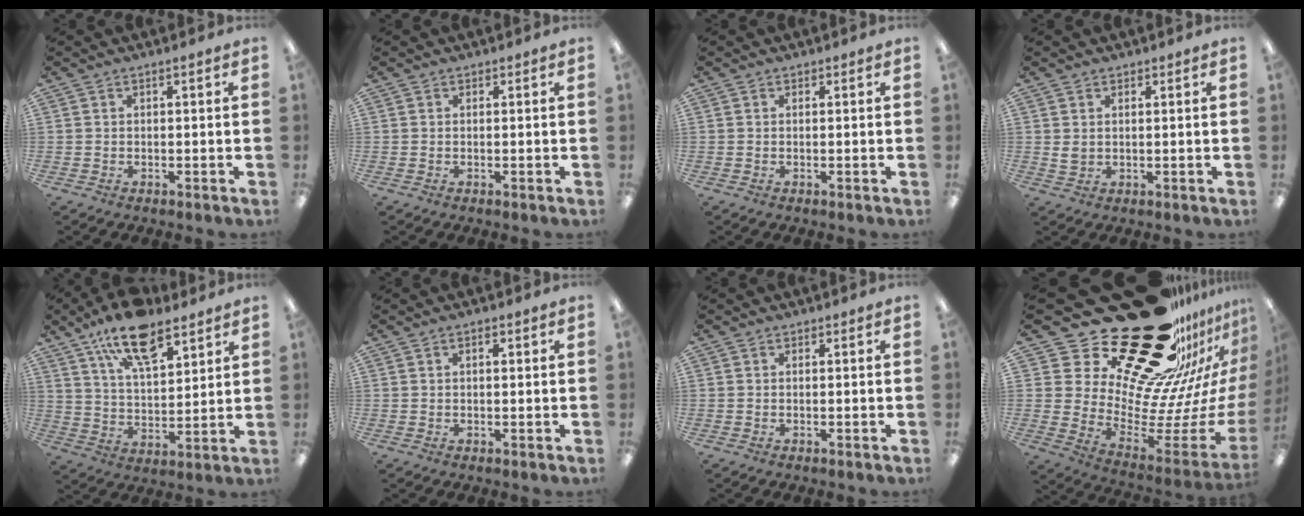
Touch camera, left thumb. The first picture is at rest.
{"total": 0.0}
{"total": 0.0}
{"total": 2.2, "force": [1.1, 1.8, 0.8], "torque": [-0.009, -0.001, 0.018]}
{"total": 15.7, "force": [10.5, 6.7, 9.6], "torque": [-0.158, -0.046, 0.181]}
{"total": 1.1, "force": [0.4, 0.6, 0.8], "torque": [-0.008, 0.000, 0.005]}
{"total": 0.0}
{"total": 38.8, "force": [26.6, 17.1, 22.4], "torque": [-0.296, -0.227, 0.522]}